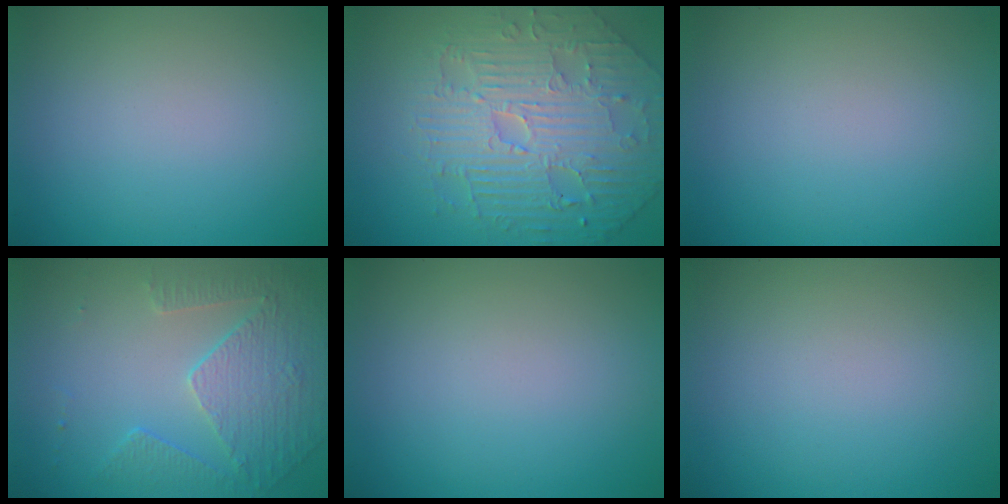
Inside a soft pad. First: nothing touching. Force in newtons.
{"total": 5.9, "press": 5.3, "slide": 2.5}
{"total": 0.0}
{"total": 4.1, "press": 3.4, "slide": 2.2}
{"total": 0.0}
{"total": 0.0}